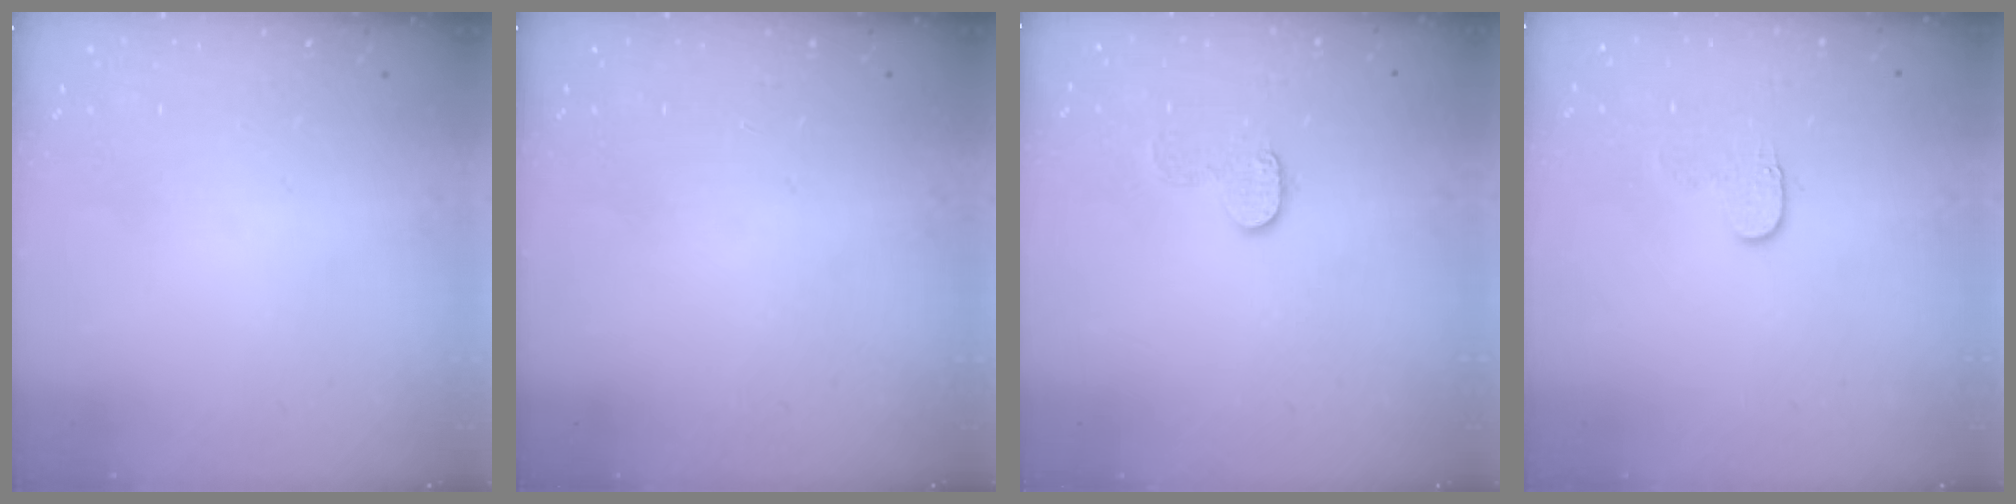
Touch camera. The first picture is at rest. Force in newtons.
{"total": 0.0}
{"total": 8.0, "press": 8.0, "slide": 0.2}
{"total": 5.8, "press": 5.8, "slide": 0.5}